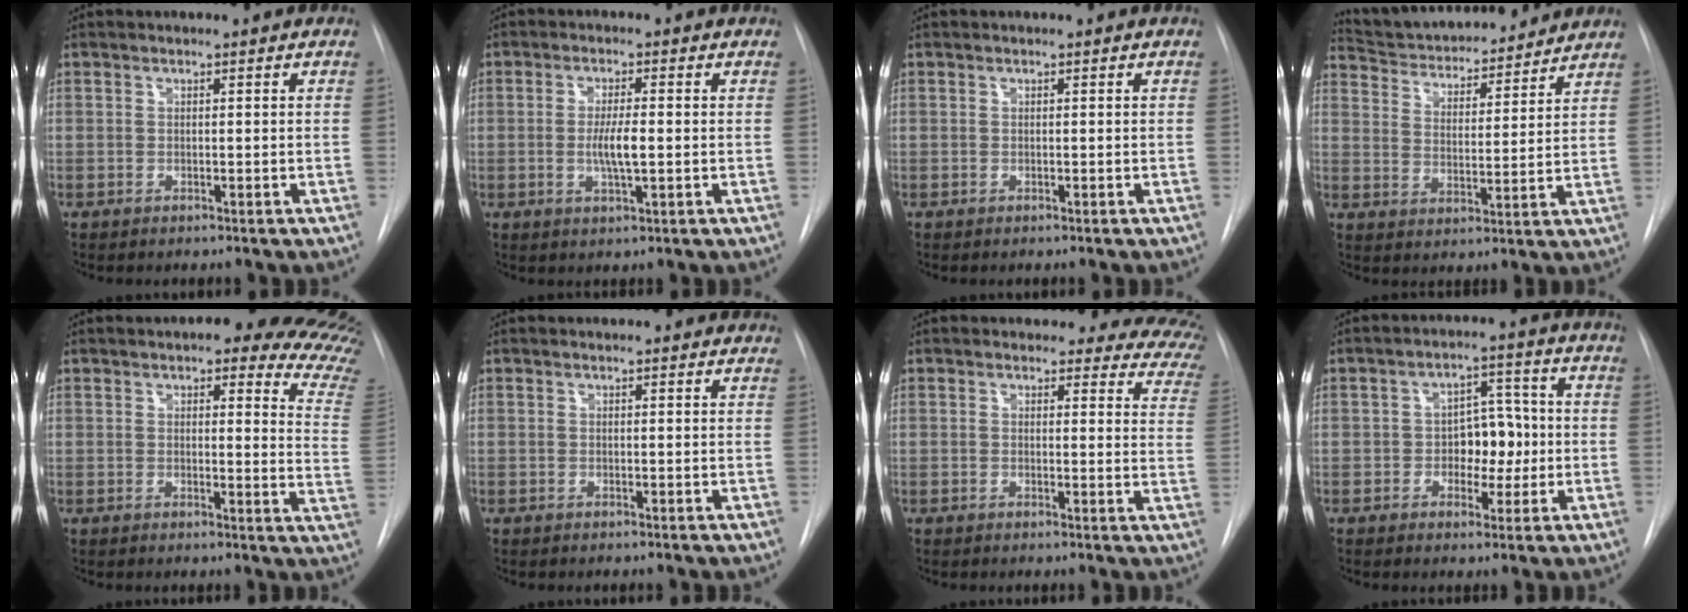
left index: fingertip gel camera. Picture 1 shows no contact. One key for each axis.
{"total": 4.3, "fx": -1.4, "fy": 0.5, "fz": 4.0, "tx": -0.077, "ty": -0.011, "tz": -0.022}
{"total": 0.0}
{"total": 16.1, "fx": 15.0, "fy": 3.3, "fz": 4.9, "tx": -0.076, "ty": 0.006, "tz": 0.226}
{"total": 15.1, "fx": 13.2, "fy": 2.9, "fz": 6.5, "tx": -0.048, "ty": -0.088, "tz": 0.111}
{"total": 2.9, "fx": 2.5, "fy": 1.2, "fz": 0.9, "tx": -0.008, "ty": 0.009, "tz": 0.014}
{"total": 12.6, "fx": 11.2, "fy": 4.9, "fz": 3.0, "tx": 0.012, "ty": -0.061, "tz": 0.075}
{"total": 6.5, "fx": -1.7, "fy": 4.0, "fz": 4.8, "tx": -0.062, "ty": 0.013, "tz": -0.024}